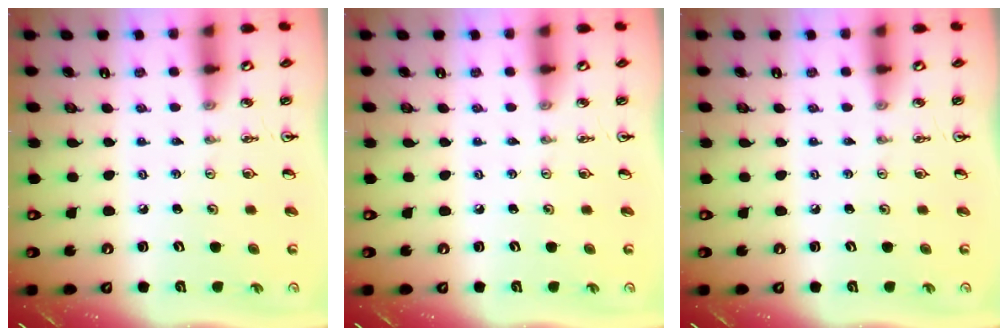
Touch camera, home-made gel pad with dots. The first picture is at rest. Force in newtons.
{"total": 0.0}
{"total": 0.0}